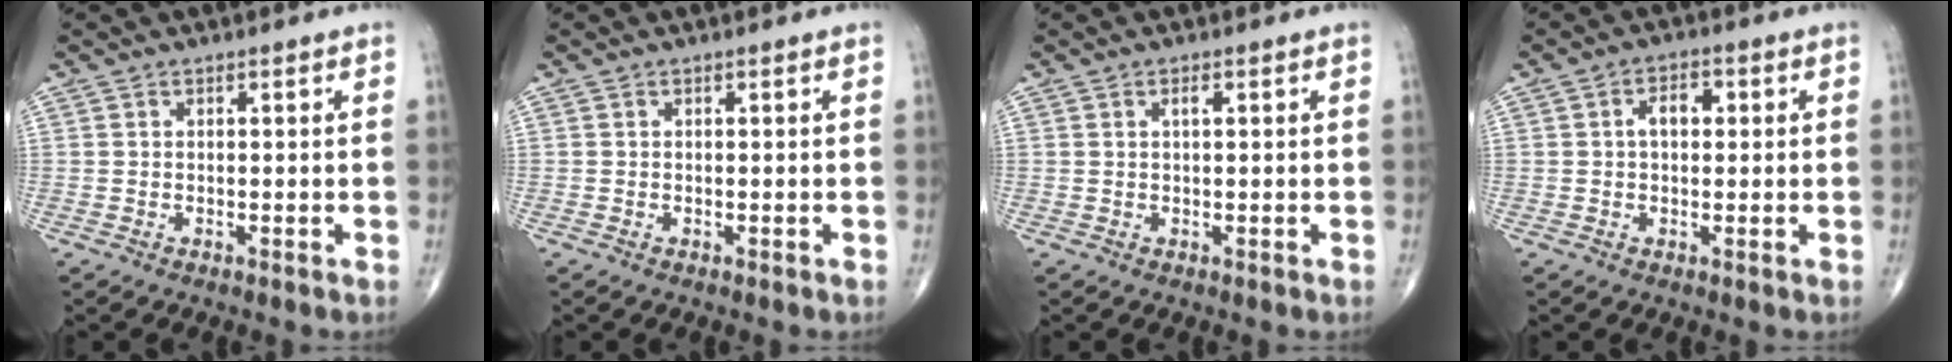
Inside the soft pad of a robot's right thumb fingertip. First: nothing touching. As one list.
[{"total": 0.0}, {"total": 1.1, "force": [0.4, 0.4, 1.0], "torque": [-0.017, 0.001, 0.005]}, {"total": 4.1, "force": [0.5, 2.6, 3.1], "torque": [-0.045, 0.014, 0.004]}]